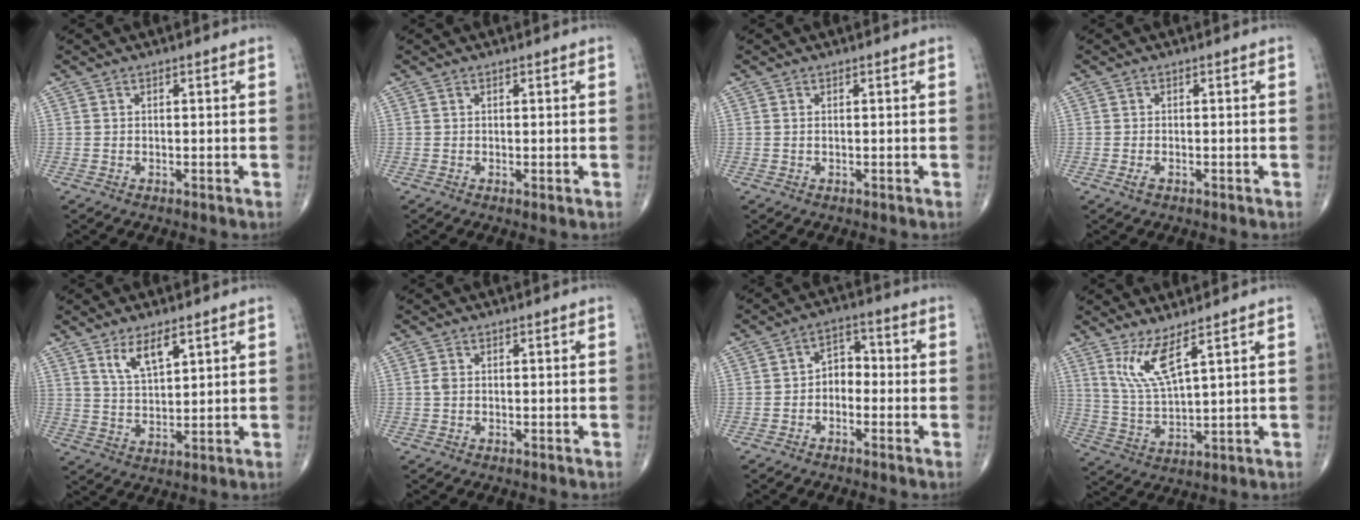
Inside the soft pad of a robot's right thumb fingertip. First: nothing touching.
{"total": 0.7, "force": [0.1, 0.2, 0.7], "torque": [-0.014, -0.003, 0.001]}
{"total": 0.0}
{"total": 1.3, "force": [-0.6, 0.7, 1.0], "torque": [-0.023, 0.000, -0.012]}
{"total": 6.5, "force": [3.8, 2.5, 4.6], "torque": [-0.075, -0.026, 0.075]}
{"total": 0.9, "force": [0.0, 0.6, 0.7], "torque": [-0.015, 0.000, 0.000]}
{"total": 4.8, "force": [-1.2, 3.5, 3.1], "torque": [-0.029, 0.027, -0.035]}
{"total": 7.4, "force": [4.5, 1.0, 5.7], "torque": [-0.122, -0.045, 0.102]}